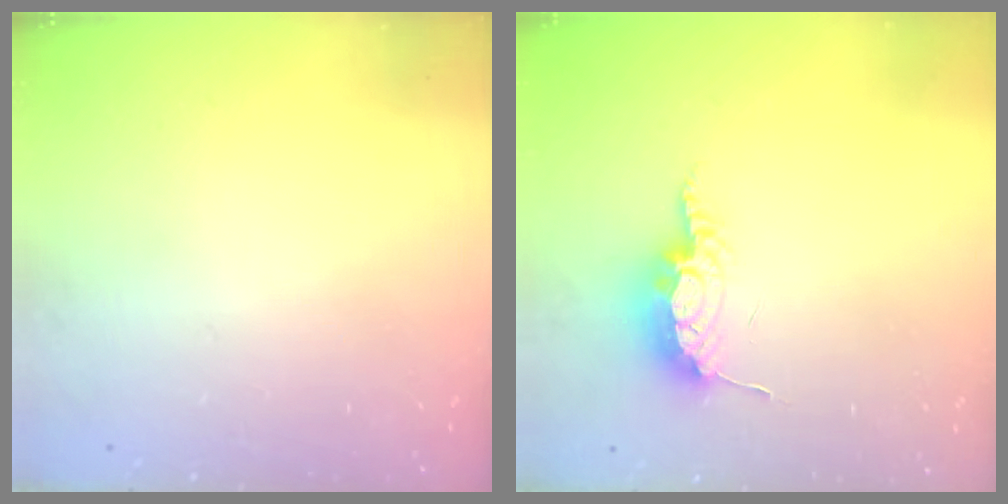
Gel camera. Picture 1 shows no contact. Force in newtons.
{"total": 8.9, "press": 8.8, "slide": 0.9}